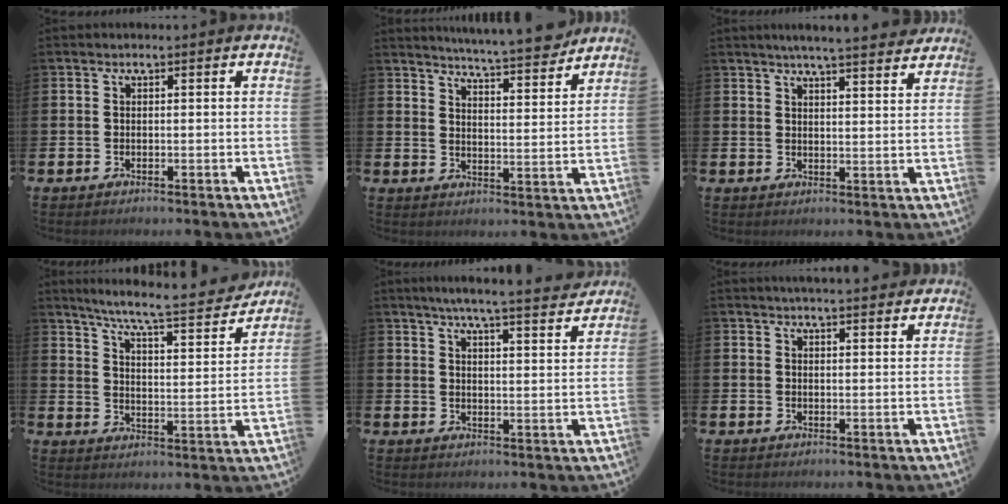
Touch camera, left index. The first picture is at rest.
{"total": 6.6, "force": [6.4, -0.1, 1.4], "torque": [-0.039, -0.047, 0.109]}
{"total": 5.3, "force": [5.1, -0.5, 1.4], "torque": [-0.037, -0.026, 0.090]}
{"total": 7.8, "force": [7.0, 0.4, 3.3], "torque": [-0.086, -0.052, 0.115]}
{"total": 6.1, "force": [5.8, -0.4, 2.0], "torque": [-0.044, -0.035, 0.098]}
{"total": 3.4, "force": [3.3, -0.2, 0.4], "torque": [-0.011, -0.015, 0.061]}